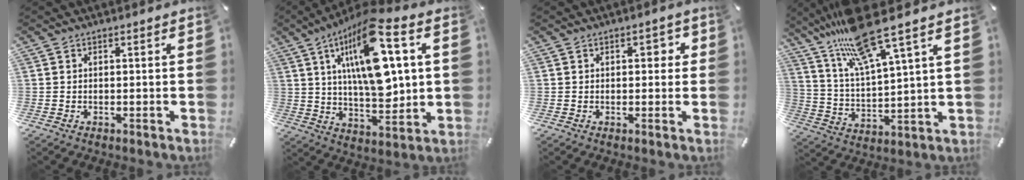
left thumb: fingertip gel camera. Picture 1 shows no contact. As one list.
[{"total": 20.1, "force": [6.5, 8.2, 17.2], "torque": [-0.320, -0.030, 0.096]}, {"total": 2.3, "force": [0.4, 1.5, 1.7], "torque": [-0.012, 0.001, -0.003]}, {"total": 16.7, "force": [12.3, 3.4, 10.8], "torque": [-0.224, -0.064, 0.210]}]